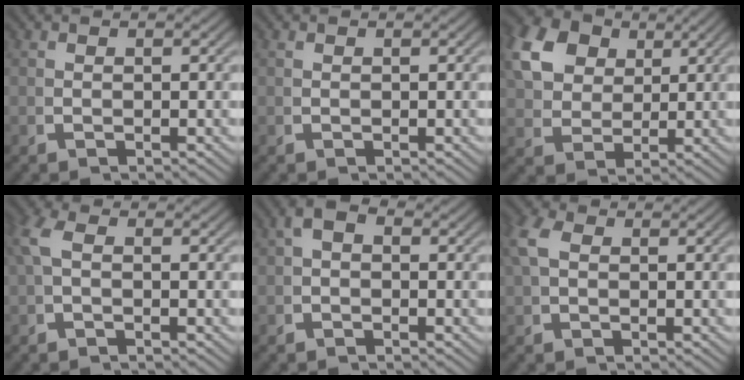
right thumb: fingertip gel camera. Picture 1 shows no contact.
{"total": 0.0}
{"total": 9.4, "force": [3.8, 6.9, 5.1], "torque": [-0.121, -0.009, 0.075]}
{"total": 1.5, "force": [0.1, 0.8, 1.3], "torque": [-0.036, 0.003, 0.003]}
{"total": 1.6, "force": [0.1, 1.0, 1.2], "torque": [-0.021, 0.004, -0.002]}
{"total": 2.0, "force": [0.6, 1.4, 1.3], "torque": [-0.039, -0.006, 0.015]}